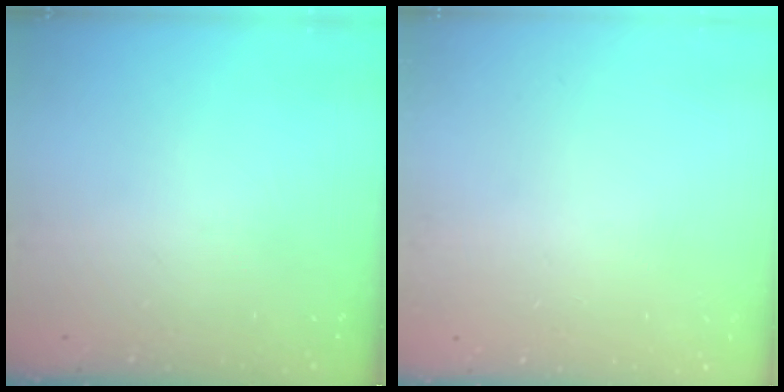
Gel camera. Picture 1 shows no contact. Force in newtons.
{"total": 0.0}